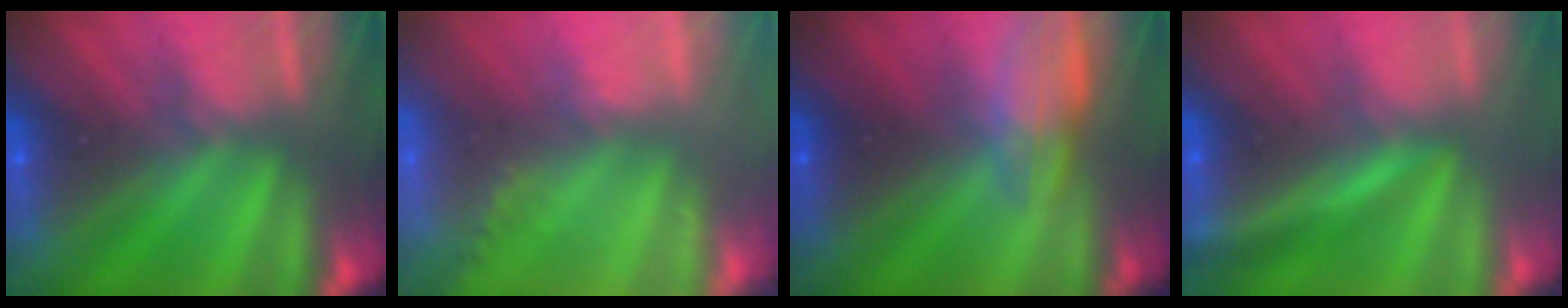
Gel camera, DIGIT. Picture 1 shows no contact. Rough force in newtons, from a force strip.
{"total": 1.1}
{"total": 2.8}
{"total": 2.8}